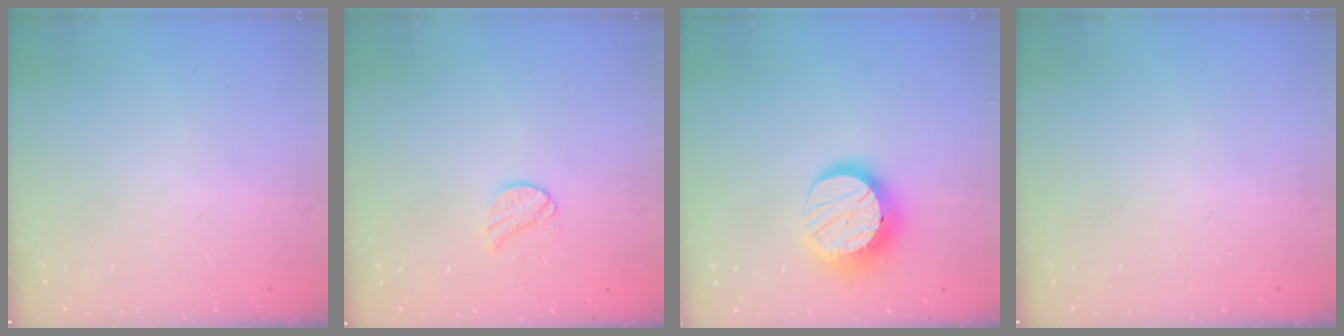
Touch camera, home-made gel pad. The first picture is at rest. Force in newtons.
{"total": 7.3, "press": 7.3, "slide": 0.7}
{"total": 14.6, "press": 14.6, "slide": 0.7}
{"total": 0.0}